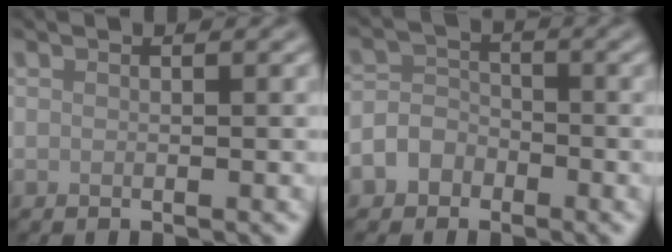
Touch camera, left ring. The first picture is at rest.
{"total": 3.7, "force": [-2.1, 2.8, 1.0], "torque": [0.000, 0.002, -0.048]}